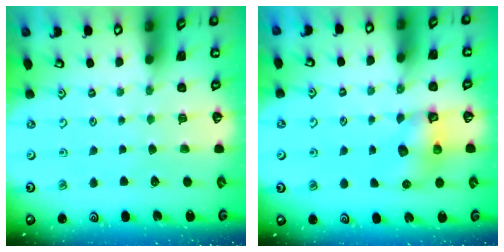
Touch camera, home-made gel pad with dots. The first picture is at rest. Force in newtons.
{"total": 6.2, "press": 6.2, "slide": 0.1}